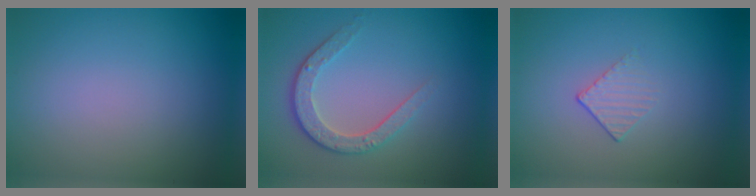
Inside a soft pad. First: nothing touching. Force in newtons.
{"total": 3.5, "press": 2.8, "slide": 2.1}
{"total": 1.2, "press": 0.5, "slide": 1.1}